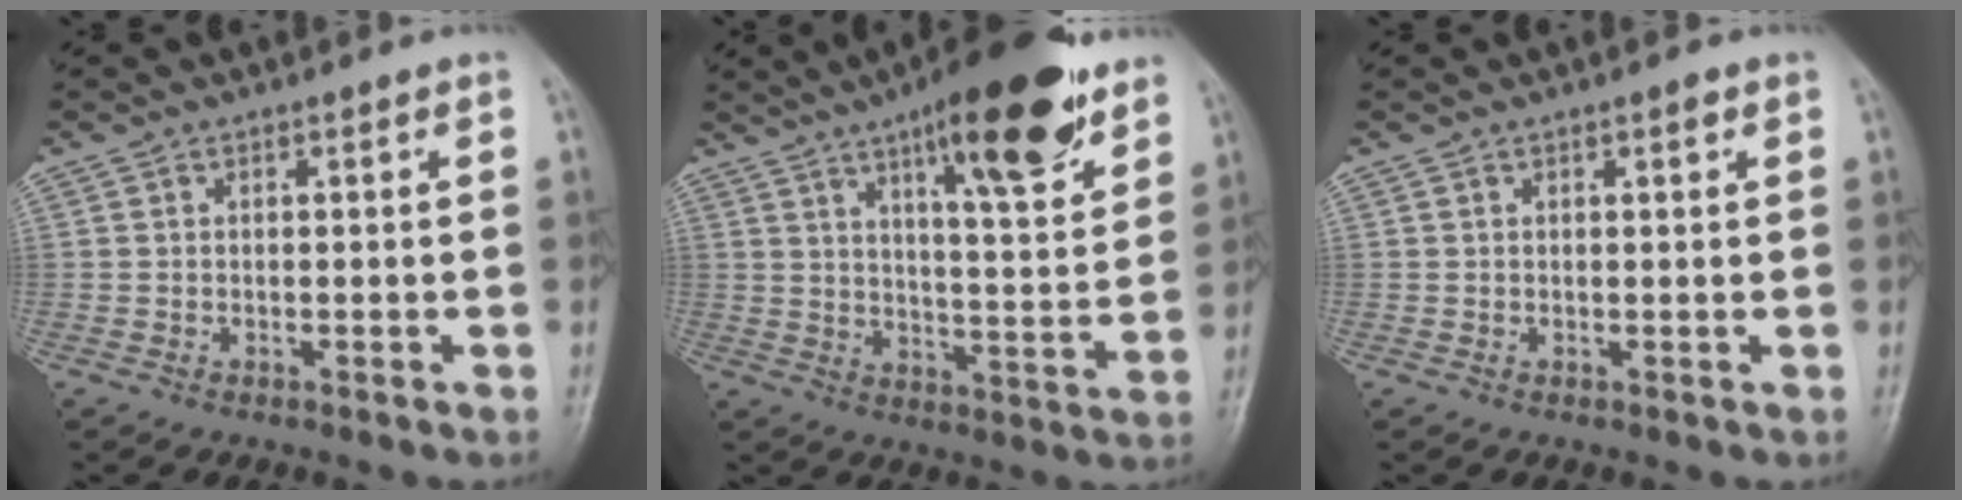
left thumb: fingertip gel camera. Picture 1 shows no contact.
{"total": 18.8, "force": [11.5, 4.8, 14.0], "torque": [-0.178, -0.054, 0.174]}
{"total": 1.3, "force": [0.7, 0.3, 1.0], "torque": [-0.015, -0.001, 0.009]}